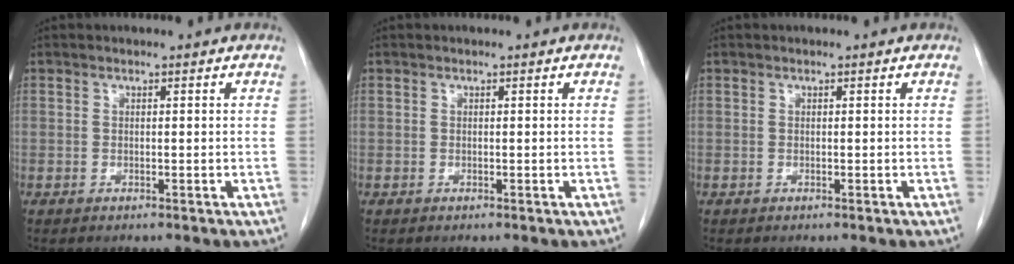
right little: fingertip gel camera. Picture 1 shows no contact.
{"total": 0.0}
{"total": 0.0}